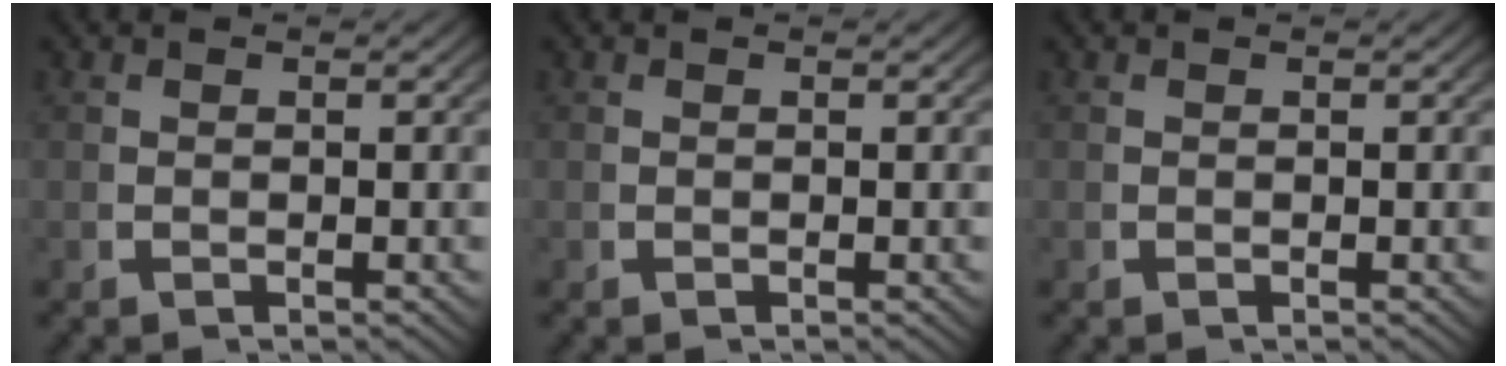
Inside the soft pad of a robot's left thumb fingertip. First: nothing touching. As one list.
[{"total": 0.0}, {"total": 0.0}]